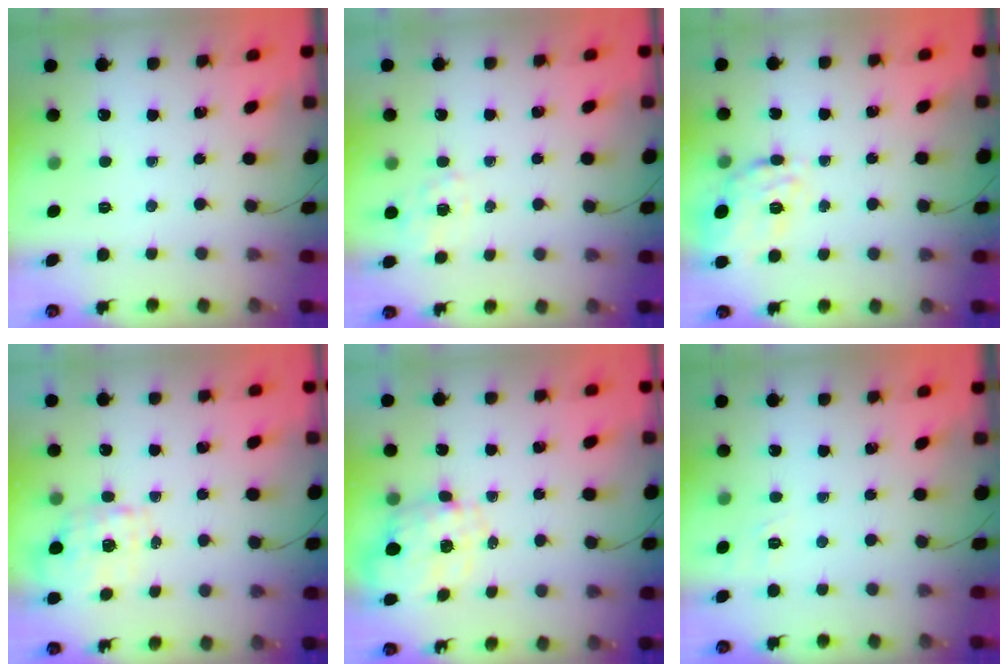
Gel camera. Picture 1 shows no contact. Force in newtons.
{"total": 0.9, "press": 0.2, "slide": 0.9}
{"total": 12.3, "press": 12.1, "slide": 1.8}
{"total": 1.7, "press": 1.6, "slide": 0.5}
{"total": 2.8, "press": 2.6, "slide": 1.0}
{"total": 1.7, "press": 0.3, "slide": 1.6}